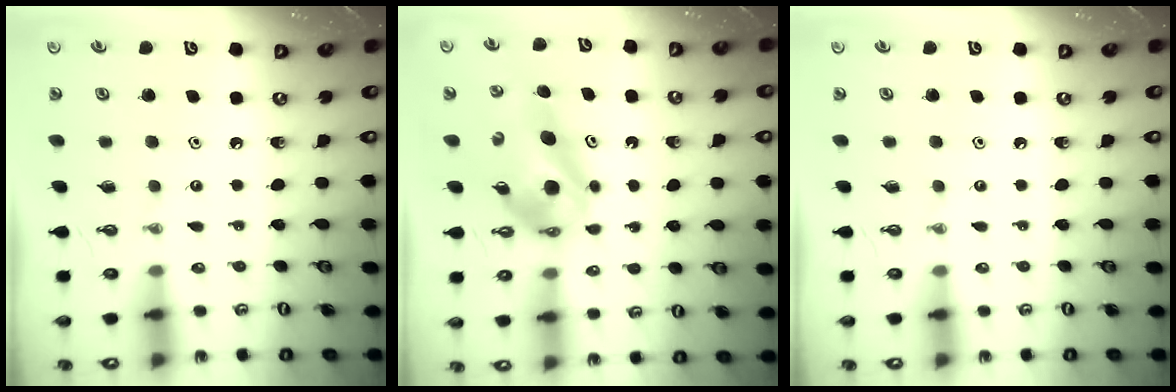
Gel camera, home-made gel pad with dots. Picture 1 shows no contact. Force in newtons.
{"total": 9.6, "press": 9.5, "slide": 0.9}
{"total": 0.0}